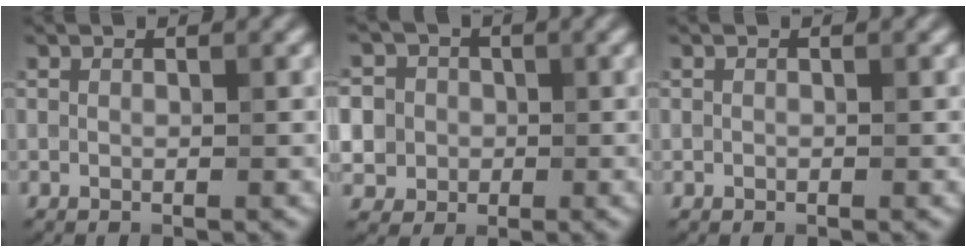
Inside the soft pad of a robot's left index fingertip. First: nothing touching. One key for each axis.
{"total": 7.8, "fx": 0.8, "fy": 7.4, "fz": 2.6, "tx": -0.058, "ty": 0.028, "tz": -0.008}
{"total": 0.0}